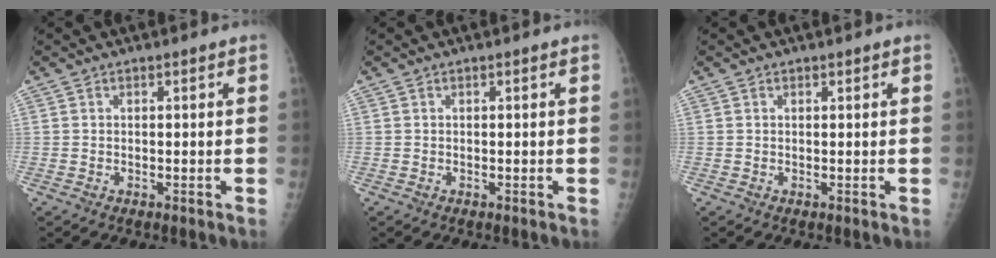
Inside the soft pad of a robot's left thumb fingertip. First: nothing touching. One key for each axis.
{"total": 0.0}
{"total": 0.0}